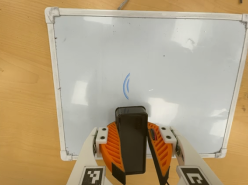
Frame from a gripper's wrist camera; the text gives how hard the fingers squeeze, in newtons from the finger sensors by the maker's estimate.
{"total": 10.4, "left": 10.3, "right": 10.6}